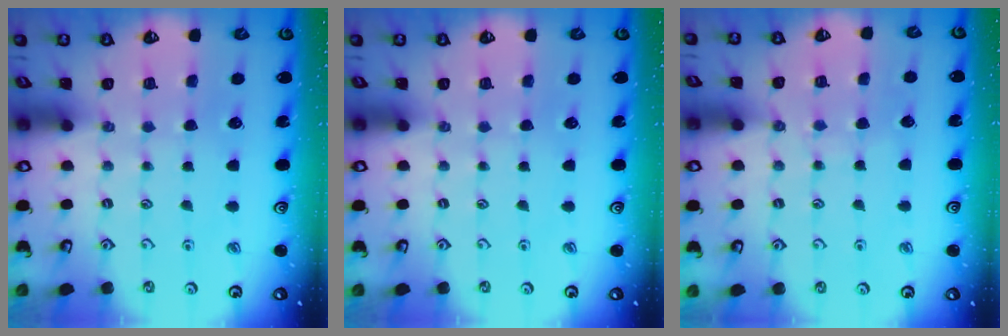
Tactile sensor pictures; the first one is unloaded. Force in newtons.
{"total": 0.0}
{"total": 4.6, "press": 4.6, "slide": 0.4}